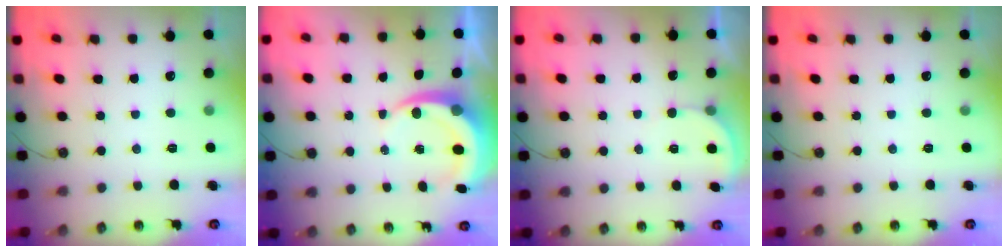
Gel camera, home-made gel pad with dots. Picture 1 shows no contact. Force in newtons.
{"total": 6.3, "press": 6.3, "slide": 0.8}
{"total": 2.2, "press": 2.2, "slide": 0.2}
{"total": 0.0}